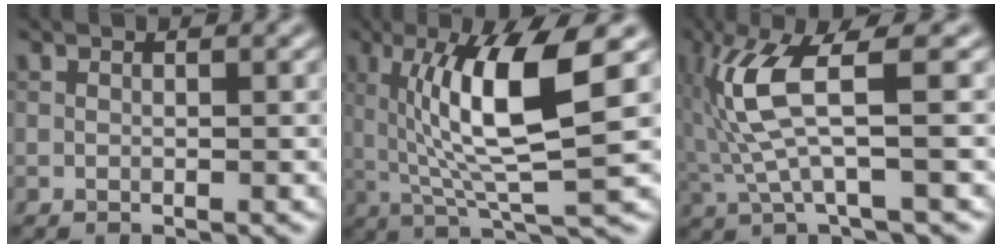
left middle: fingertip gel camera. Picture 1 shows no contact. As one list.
[{"total": 8.9, "force": [1.9, 1.6, 8.6], "torque": [-0.144, -0.003, 0.035]}, {"total": 5.9, "force": [0.6, 0.9, 5.8], "torque": [-0.142, 0.009, 0.014]}]